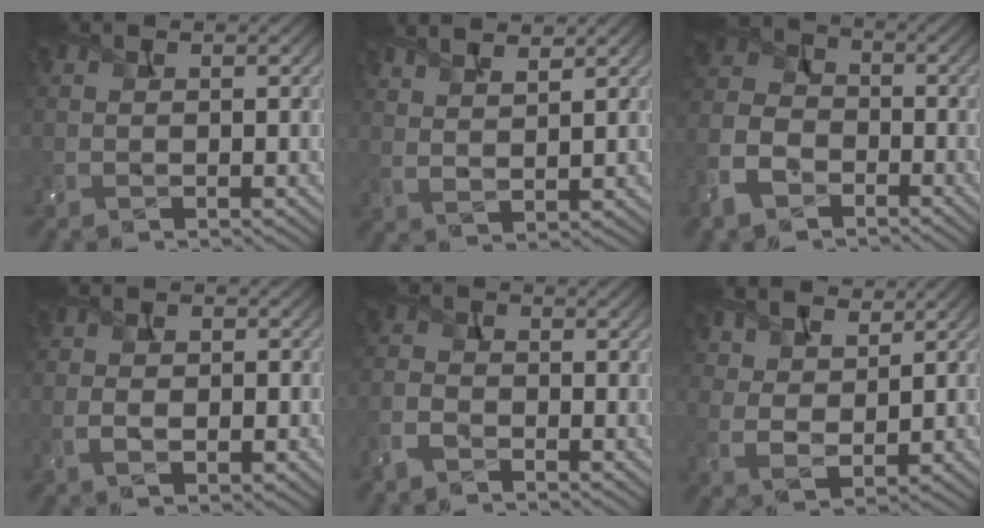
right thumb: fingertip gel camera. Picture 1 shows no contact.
{"total": 5.1, "force": [4.1, 1.1, 2.9], "torque": [-0.052, 0.003, 0.069]}
{"total": 8.2, "force": [-4.7, 5.4, 4.1], "torque": [-0.117, -0.013, -0.109]}
{"total": 3.8, "force": [-0.6, 2.5, 2.7], "torque": [-0.030, 0.000, -0.015]}
{"total": 3.2, "force": [-2.1, 1.7, 1.6], "torque": [-0.041, -0.003, -0.060]}
{"total": 6.0, "force": [4.3, 2.9, 3.1], "torque": [-0.063, -0.004, 0.084]}